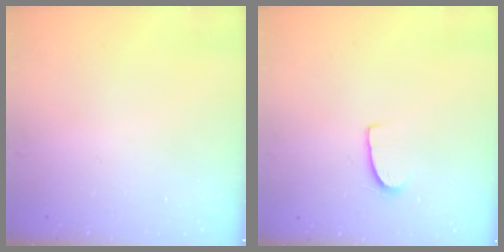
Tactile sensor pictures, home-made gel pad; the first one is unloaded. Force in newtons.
{"total": 6.6, "press": 6.5, "slide": 0.4}